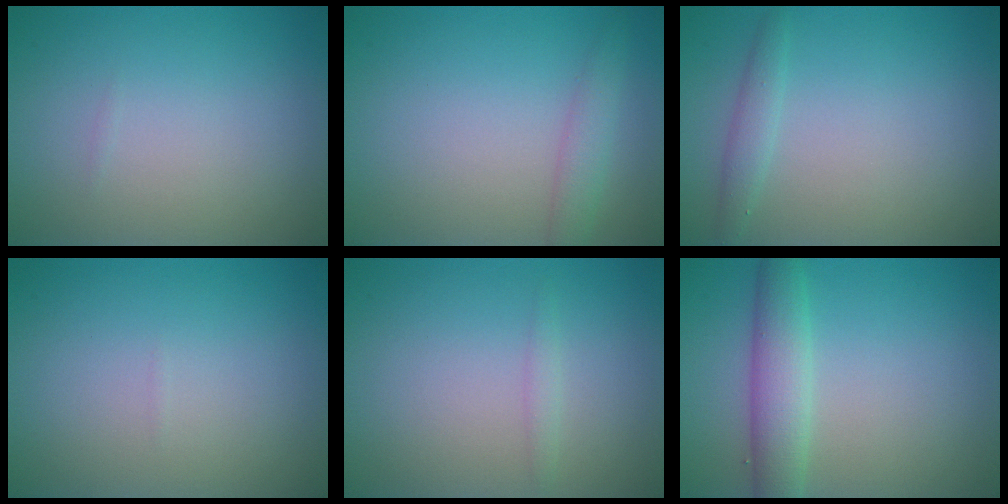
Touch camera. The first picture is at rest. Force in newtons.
{"total": 1.9, "press": 1.9, "slide": 0.1}
{"total": 1.4, "press": 1.4, "slide": 0.0}
{"total": 0.0}
{"total": 0.8, "press": 0.8, "slide": 0.1}
{"total": 3.8, "press": 3.8, "slide": 0.1}